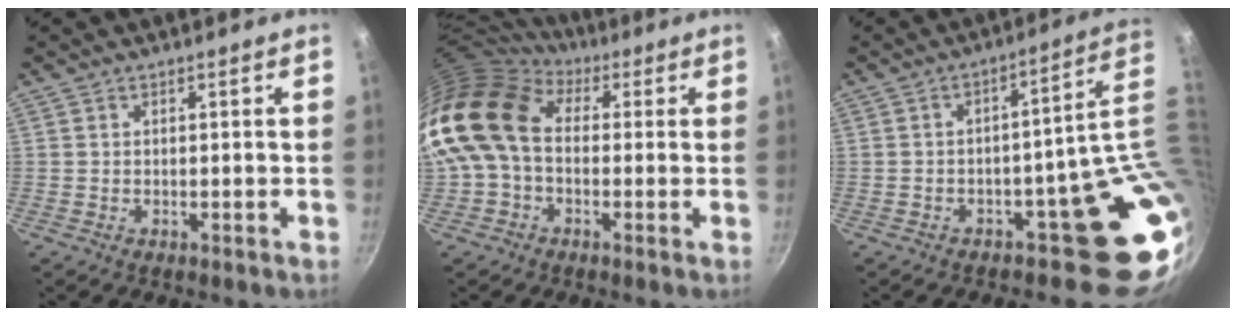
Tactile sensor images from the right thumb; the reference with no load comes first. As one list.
[{"total": 15.7, "force": [0.9, 11.6, 10.5], "torque": [-0.197, 0.030, -0.003]}, {"total": 10.0, "force": [1.0, 3.9, 9.1], "torque": [-0.055, 0.005, 0.023]}]